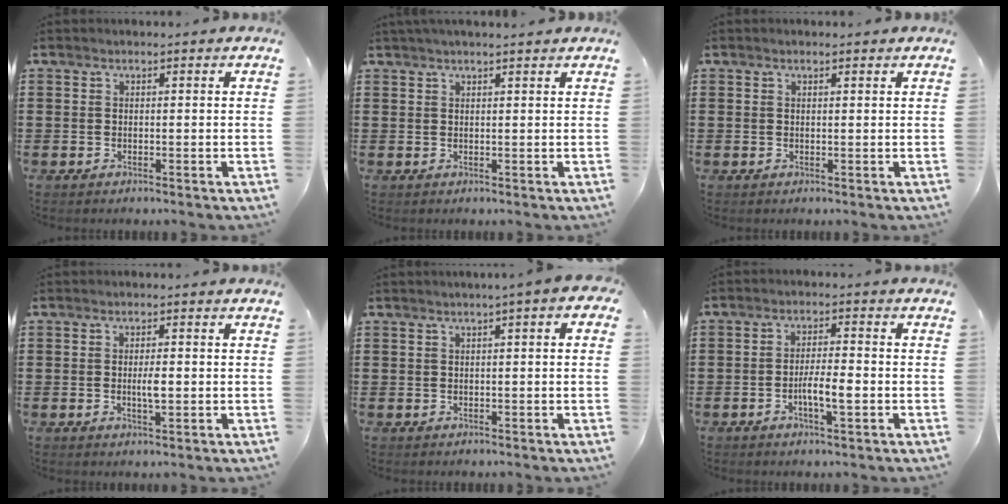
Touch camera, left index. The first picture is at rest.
{"total": 1.5, "force": [1.3, 0.0, 0.7], "torque": [-0.015, 0.001, 0.024]}
{"total": 0.8, "force": [0.5, 0.2, 0.5], "torque": [-0.012, 0.002, 0.009]}
{"total": 2.7, "force": [-0.1, 0.7, 2.6], "torque": [-0.049, -0.001, -0.002]}
{"total": 1.6, "force": [0.3, 0.1, 1.6], "torque": [-0.029, -0.002, 0.006]}
{"total": 4.3, "force": [-1.3, 0.8, 4.0], "torque": [-0.076, 0.001, -0.026]}